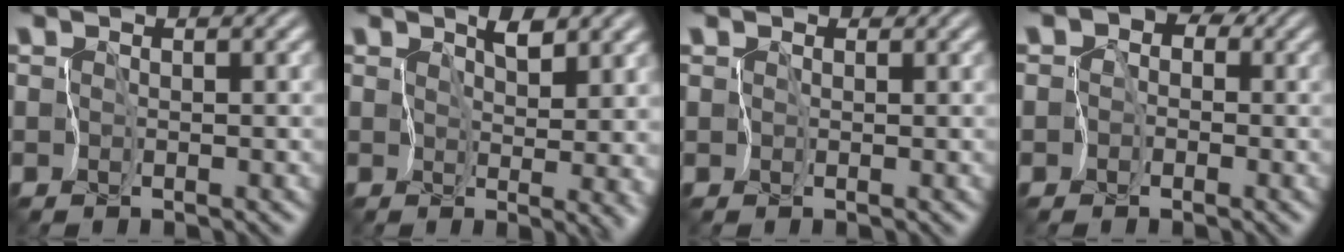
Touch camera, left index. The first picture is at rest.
{"total": 4.4, "force": [1.9, 1.0, 3.9], "torque": [-0.063, 0.003, 0.033]}
{"total": 1.2, "force": [0.5, 0.9, 0.5], "torque": [0.002, 0.015, -0.002]}
{"total": 4.8, "force": [0.3, 4.2, 2.3], "torque": [-0.014, 0.034, -0.042]}